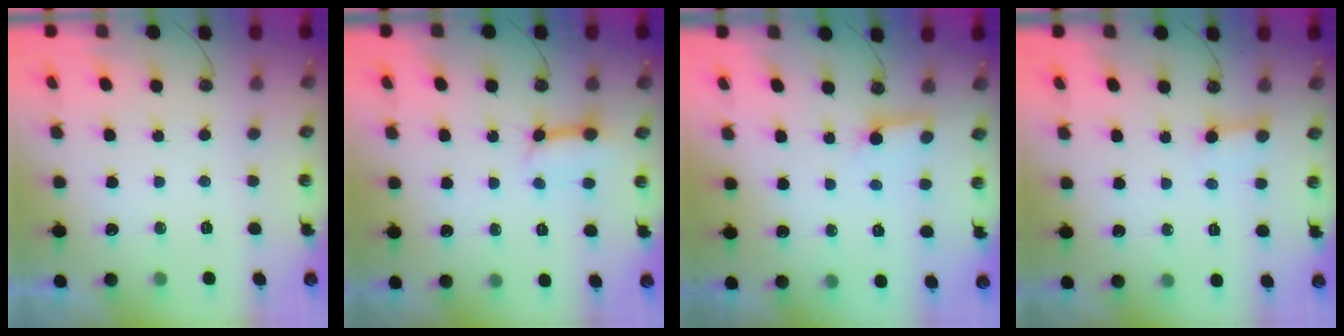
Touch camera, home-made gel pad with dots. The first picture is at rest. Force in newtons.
{"total": 7.9, "press": 7.8, "slide": 0.9}
{"total": 2.8, "press": 2.8, "slide": 0.1}
{"total": 2.9, "press": 2.9, "slide": 0.2}